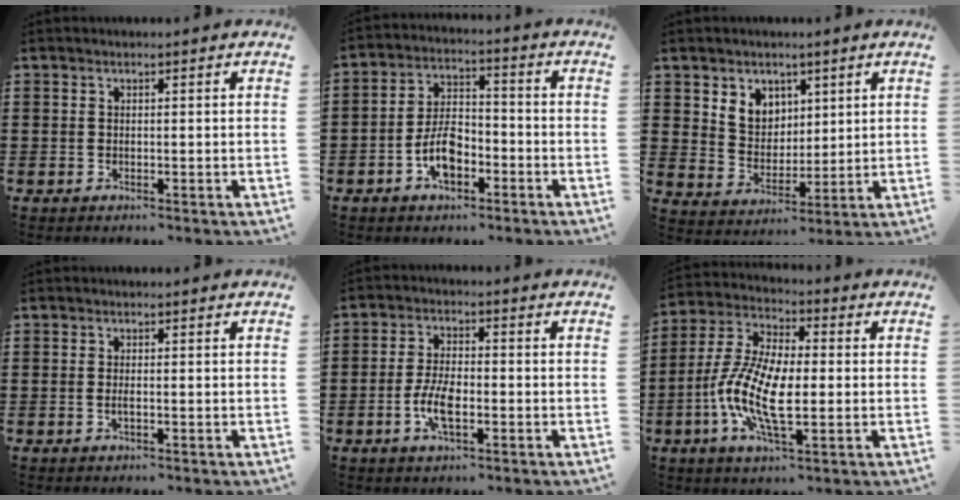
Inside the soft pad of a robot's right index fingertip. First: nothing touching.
{"total": 6.8, "force": [-2.9, 3.6, 5.0], "torque": [-0.108, 0.006, -0.057]}
{"total": 5.5, "force": [3.1, 4.5, 0.6], "torque": [-0.030, 0.004, 0.056]}
{"total": 1.0, "force": [-0.2, 0.0, 0.9], "torque": [-0.017, -0.004, -0.002]}
{"total": 5.8, "force": [-1.8, 2.3, 5.0], "torque": [-0.110, -0.001, -0.038]}
{"total": 10.9, "force": [-2.4, 4.3, 9.8], "torque": [-0.231, -0.015, -0.052]}